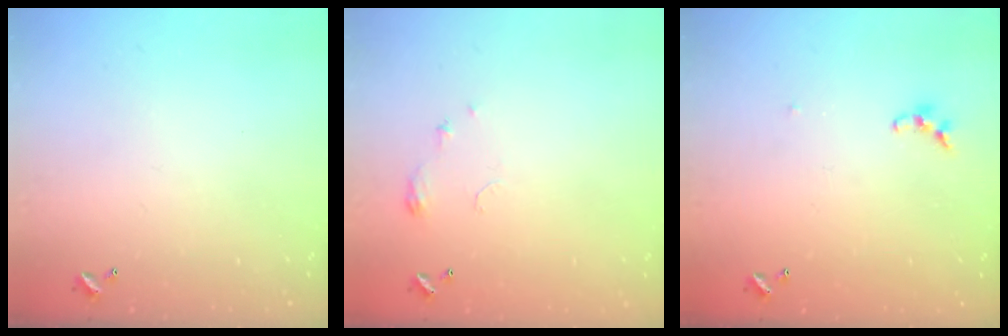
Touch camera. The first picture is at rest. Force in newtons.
{"total": 4.5, "press": 4.5, "slide": 0.6}
{"total": 4.6, "press": 4.5, "slide": 0.7}